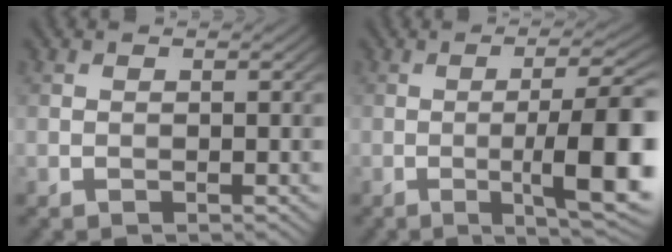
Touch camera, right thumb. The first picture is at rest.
{"total": 12.0, "force": [-2.2, 2.3, 11.5], "torque": [-0.157, 0.012, -0.032]}